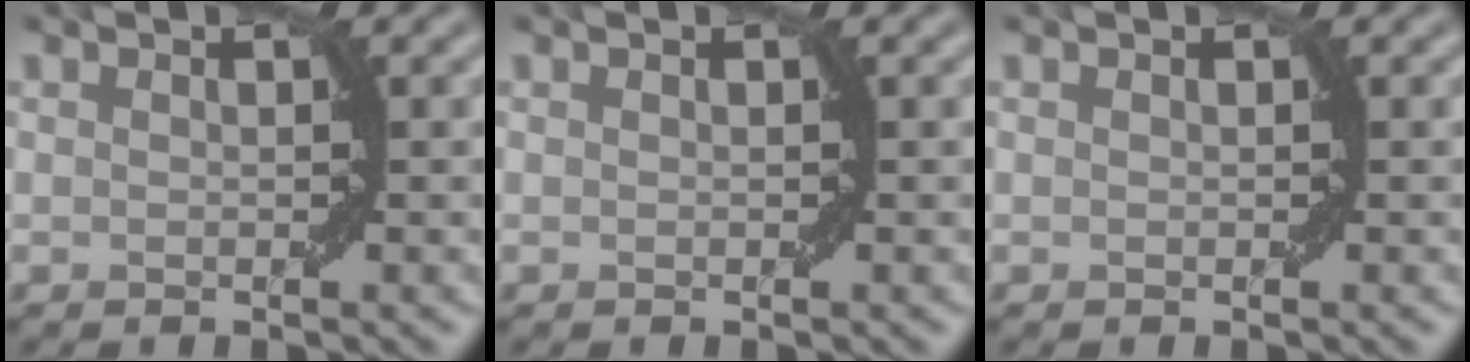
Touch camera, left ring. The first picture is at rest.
{"total": 0.0}
{"total": 0.0}